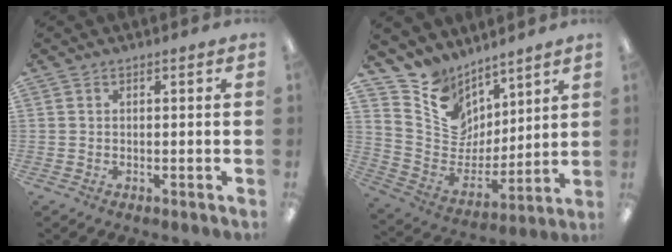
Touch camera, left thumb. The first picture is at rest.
{"total": 11.3, "force": [7.4, 8.3, 2.2], "torque": [-0.059, -0.070, 0.149]}